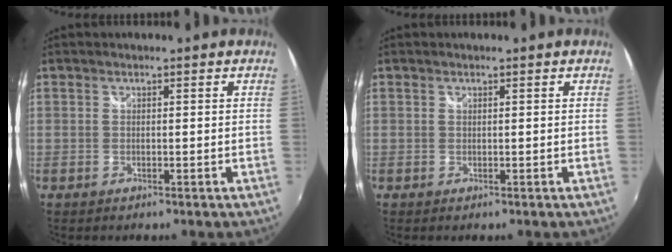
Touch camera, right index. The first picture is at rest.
{"total": 0.0}